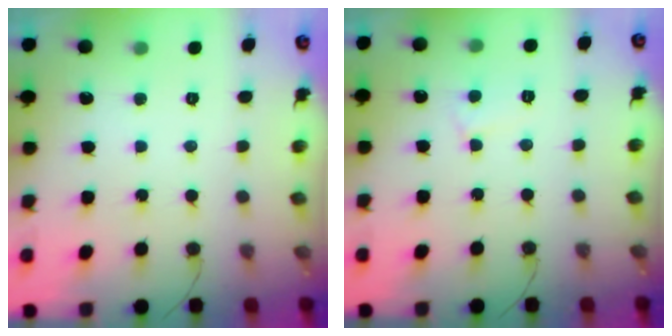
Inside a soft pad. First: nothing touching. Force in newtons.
{"total": 4.1, "press": 4.1, "slide": 0.5}